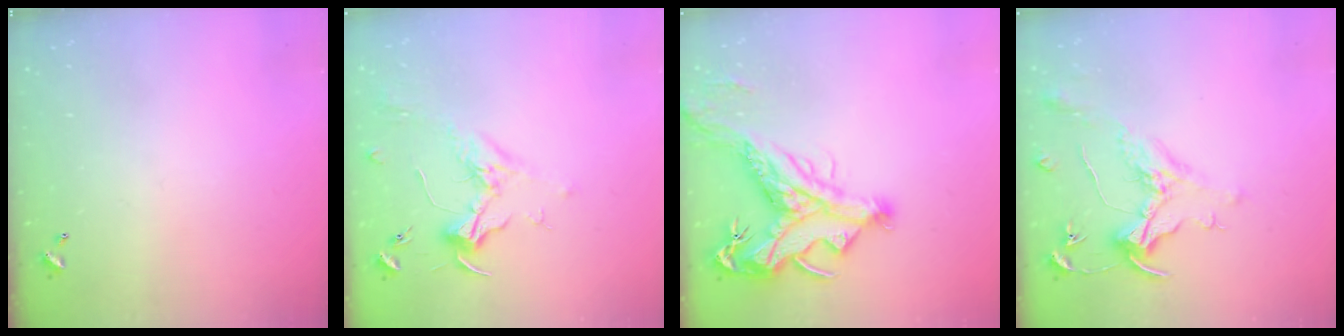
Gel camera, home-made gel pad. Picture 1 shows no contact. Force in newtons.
{"total": 1.8, "press": 1.7, "slide": 0.6}
{"total": 9.6, "press": 9.4, "slide": 2.0}
{"total": 1.6, "press": 1.4, "slide": 0.7}